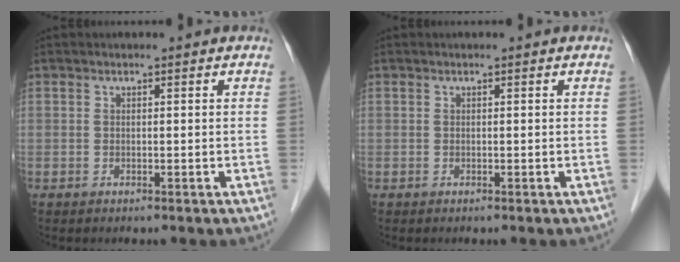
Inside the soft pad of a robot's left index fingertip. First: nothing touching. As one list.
[{"total": 0.0}]